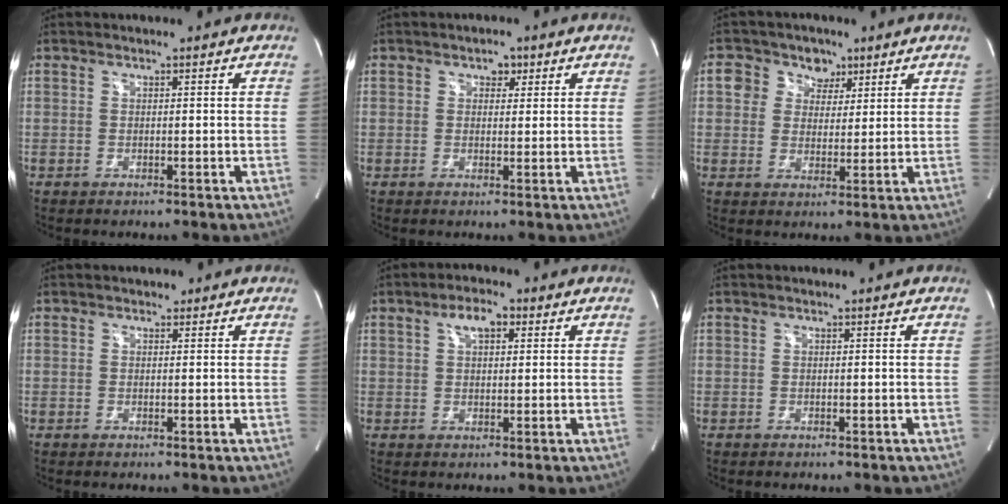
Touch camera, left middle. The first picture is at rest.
{"total": 2.0, "force": [1.0, 1.4, 1.0], "torque": [-0.013, 0.008, 0.014]}
{"total": 6.1, "force": [2.8, 5.2, 1.6], "torque": [-0.024, 0.023, 0.049]}
{"total": 0.8, "force": [0.5, 0.6, 0.2], "torque": [-0.001, 0.003, 0.005]}
{"total": 4.3, "force": [1.9, 1.9, 3.3], "torque": [-0.062, 0.016, 0.034]}
{"total": 0.0}